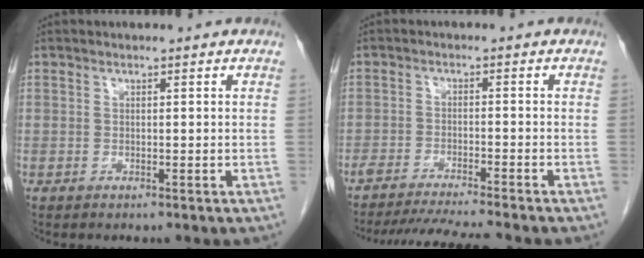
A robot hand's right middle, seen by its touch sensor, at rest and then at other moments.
{"total": 9.7, "force": [-8.8, -0.9, 3.9], "torque": [-0.049, -0.014, -0.141]}